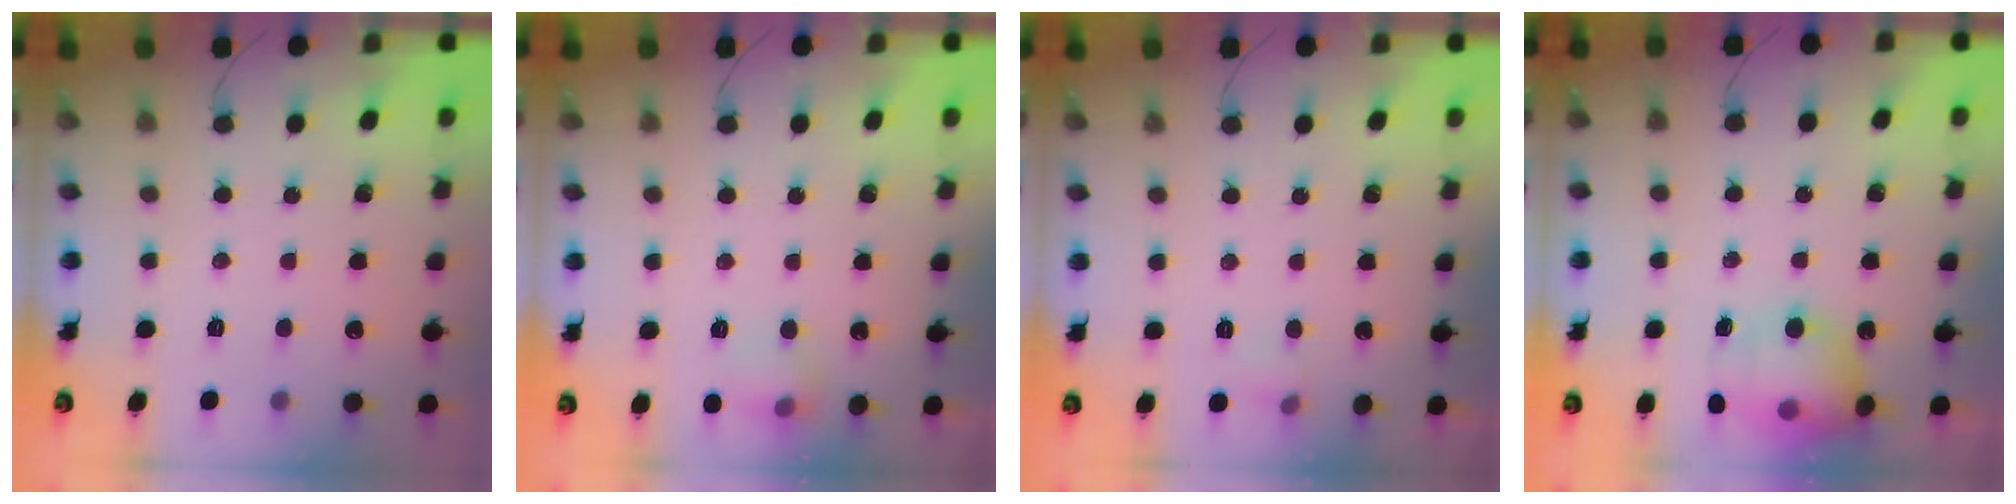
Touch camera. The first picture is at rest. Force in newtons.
{"total": 7.2, "press": 7.1, "slide": 1.4}
{"total": 3.8, "press": 3.5, "slide": 1.3}
{"total": 15.4, "press": 15.1, "slide": 2.8}